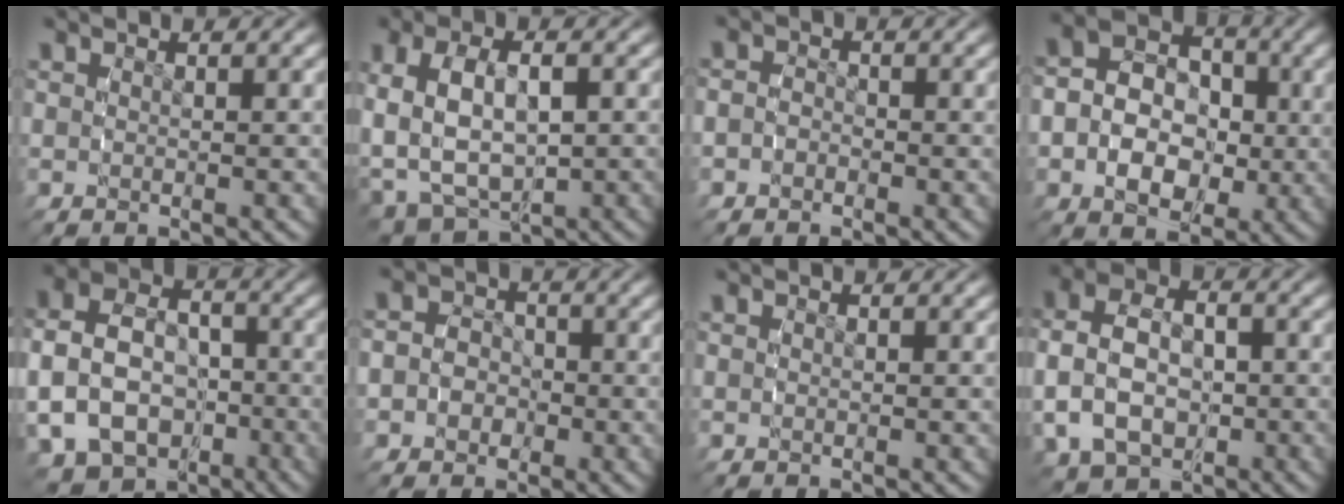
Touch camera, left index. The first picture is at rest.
{"total": 9.8, "force": [-0.9, 7.6, 6.1], "torque": [-0.152, -0.038, 0.001]}
{"total": 1.5, "force": [-1.1, 1.0, 0.1], "torque": [-0.008, -0.013, -0.019]}
{"total": 9.6, "force": [-0.6, 7.8, 5.5], "torque": [-0.100, -0.010, -0.017]}
{"total": 13.1, "force": [-4.6, 10.9, 5.7], "torque": [-0.128, -0.061, -0.070]}
{"total": 4.7, "force": [-1.2, 4.3, 1.4], "torque": [-0.030, -0.015, -0.023]}
{"total": 0.0}
{"total": 8.1, "force": [-0.9, 6.3, 4.9], "torque": [-0.105, -0.022, -0.006]}